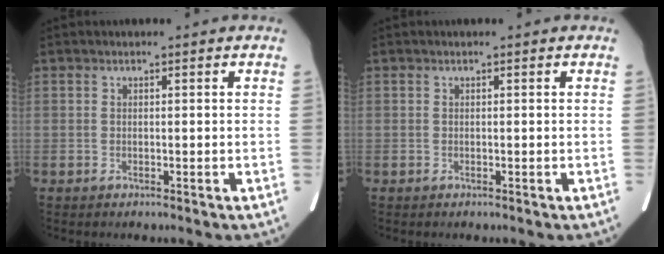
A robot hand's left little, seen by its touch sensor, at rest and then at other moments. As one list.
[{"total": 0.0}]